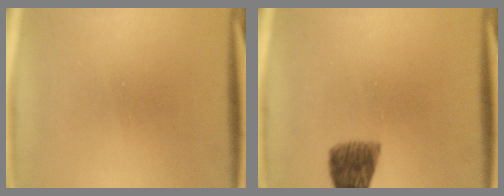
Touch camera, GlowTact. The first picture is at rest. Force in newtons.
{"total": 6.4}